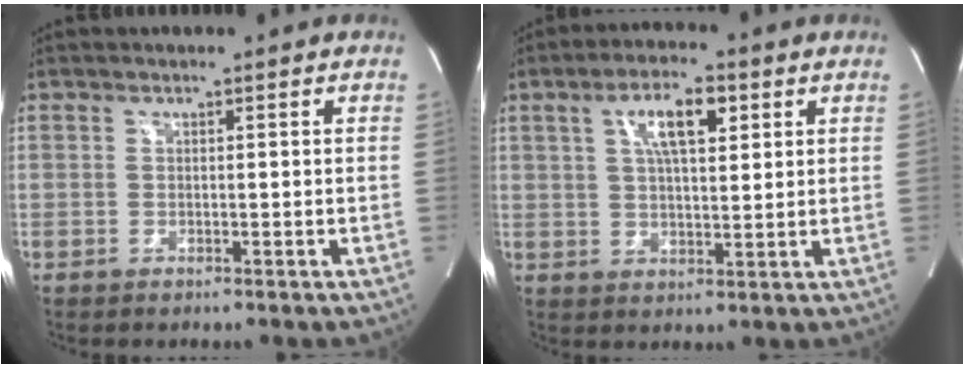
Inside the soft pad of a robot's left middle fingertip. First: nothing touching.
{"total": 8.0, "force": [3.2, 2.3, 6.9], "torque": [-0.127, 0.011, 0.056]}